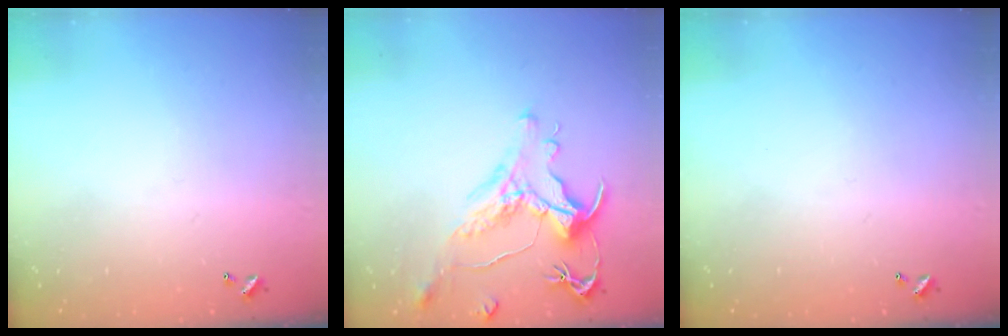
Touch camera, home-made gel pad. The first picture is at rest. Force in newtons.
{"total": 1.5, "press": 0.7, "slide": 1.3}
{"total": 0.0}